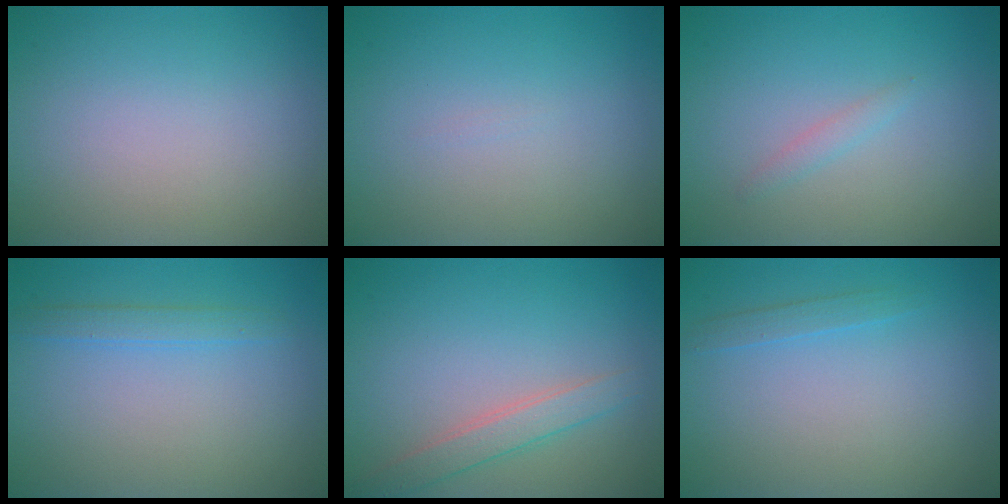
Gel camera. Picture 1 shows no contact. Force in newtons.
{"total": 0.0}
{"total": 0.9, "press": 0.9, "slide": 0.1}
{"total": 1.5, "press": 1.5, "slide": 0.2}
{"total": 2.3, "press": 2.3, "slide": 0.1}
{"total": 1.0, "press": 1.0, "slide": 0.1}